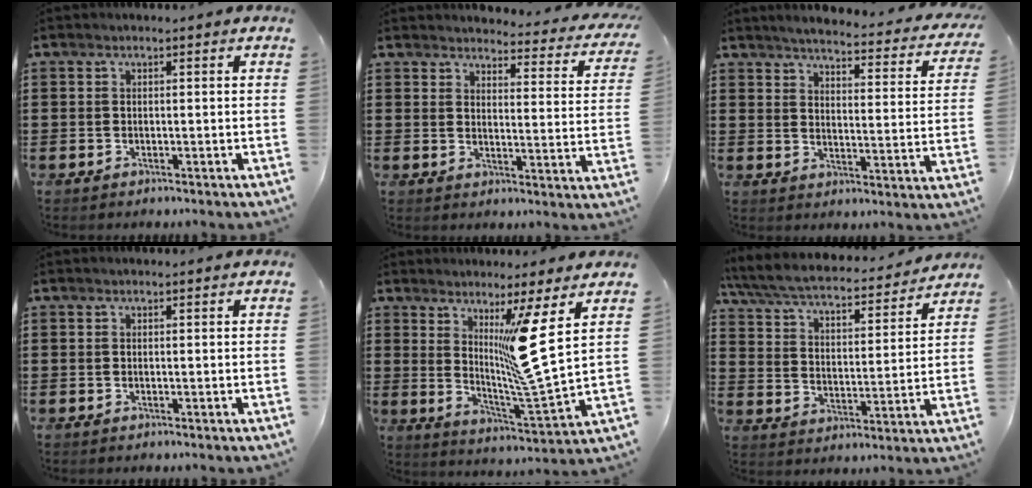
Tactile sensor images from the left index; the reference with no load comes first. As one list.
[{"total": 3.4, "force": [3.3, 0.4, 0.8], "torque": [-0.019, -0.031, 0.050]}, {"total": 3.8, "force": [3.5, -0.2, 1.4], "torque": [-0.046, -0.029, 0.053]}, {"total": 0.0}, {"total": 11.0, "force": [4.9, -0.5, 9.8], "torque": [-0.161, -0.045, 0.072]}, {"total": 5.8, "force": [5.3, 0.5, 2.3], "torque": [-0.069, -0.036, 0.085]}]